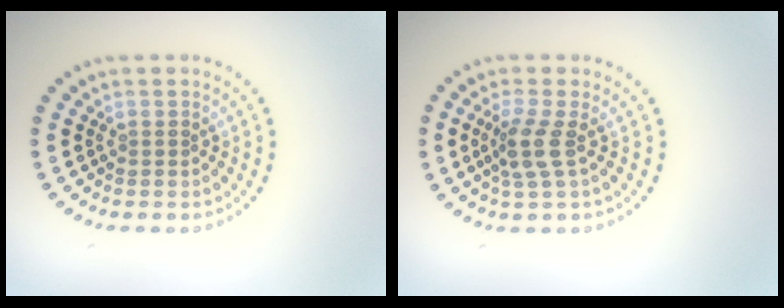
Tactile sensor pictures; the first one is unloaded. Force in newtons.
{"total": 2.6, "press": 2.0, "slide": 1.7}